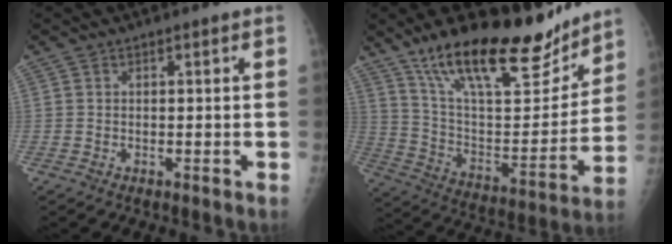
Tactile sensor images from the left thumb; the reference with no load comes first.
{"total": 25.5, "force": [18.8, 8.6, 15.0], "torque": [-0.198, -0.083, 0.314]}